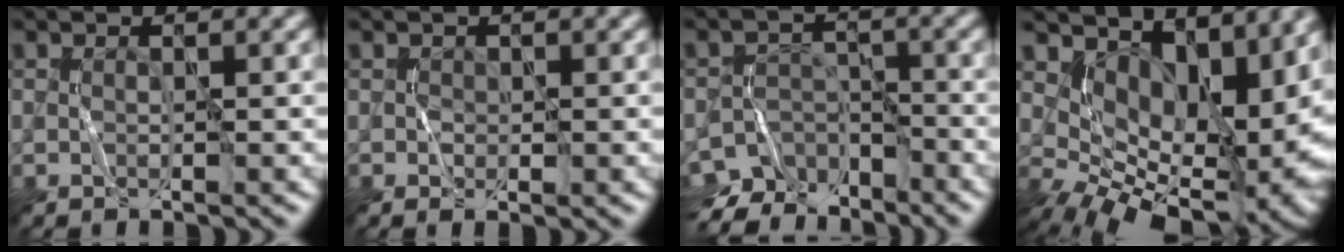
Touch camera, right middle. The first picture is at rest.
{"total": 0.8, "force": [-0.2, 0.6, 0.5], "torque": [-0.012, -0.003, 0.002]}
{"total": 4.9, "force": [-4.5, 2.1, 0.2], "torque": [0.009, 0.000, -0.075]}
{"total": 11.4, "force": [2.1, 6.7, 9.0], "torque": [-0.140, -0.021, 0.059]}